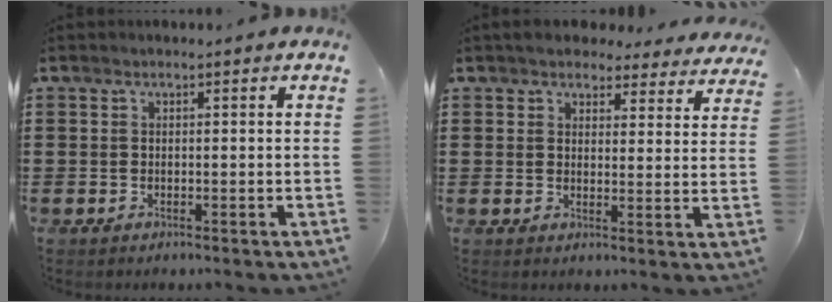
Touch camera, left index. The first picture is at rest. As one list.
[{"total": 3.7, "force": [3.5, 1.0, 0.6], "torque": [-0.021, -0.013, 0.062]}]